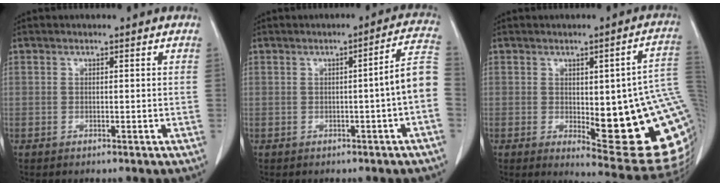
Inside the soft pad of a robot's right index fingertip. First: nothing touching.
{"total": 6.2, "force": [-1.1, -0.6, 6.0], "torque": [-0.067, 0.015, -0.017]}
{"total": 21.4, "force": [-0.7, 4.6, 20.8], "torque": [-0.183, 0.000, 0.009]}